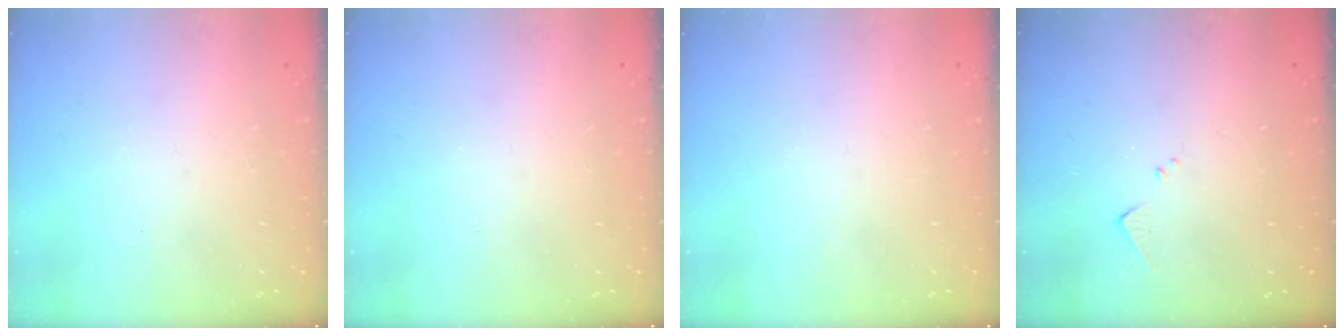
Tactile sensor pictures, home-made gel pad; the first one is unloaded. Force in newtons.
{"total": 0.0}
{"total": 0.0}
{"total": 5.7, "press": 5.6, "slide": 0.4}